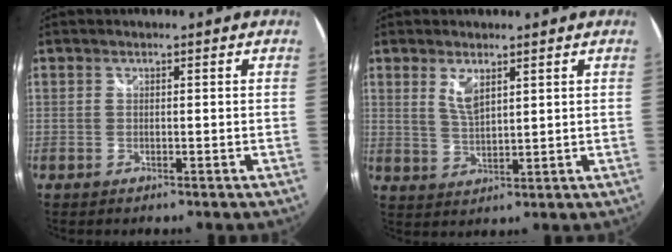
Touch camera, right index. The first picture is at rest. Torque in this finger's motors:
{"motor_torque": [0.05, 0.07, 0.09, 0.06]}